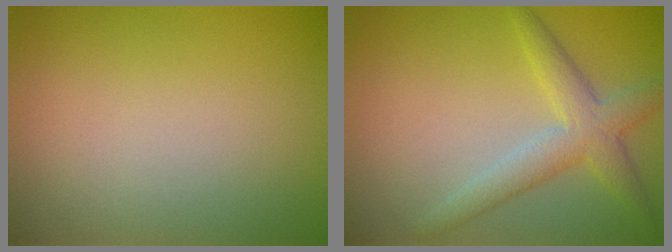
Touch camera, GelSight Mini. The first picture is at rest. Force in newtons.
{"total": 3.7, "press": 3.7, "slide": 0.1}